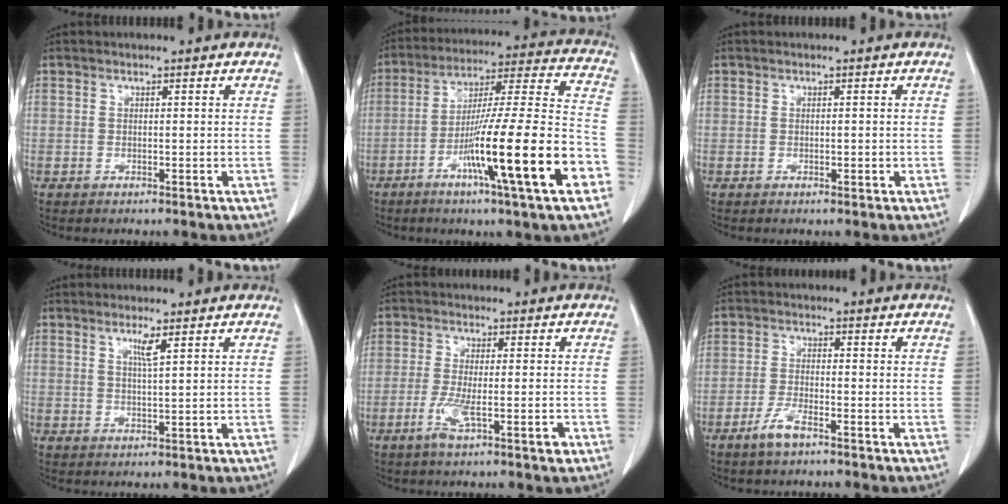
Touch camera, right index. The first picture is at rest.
{"total": 21.7, "force": [-8.6, 0.2, 20.0], "torque": [-0.295, -0.014, -0.143]}
{"total": 0.9, "force": [-0.2, 0.5, 0.8], "torque": [-0.010, 0.000, -0.001]}
{"total": 2.3, "force": [1.2, -0.3, 1.9], "torque": [-0.039, -0.005, 0.023]}
{"total": 6.1, "force": [-2.8, 0.9, 5.3], "torque": [-0.095, -0.006, -0.047]}
{"total": 3.8, "force": [-2.7, 0.6, 2.6], "torque": [-0.058, -0.003, -0.053]}